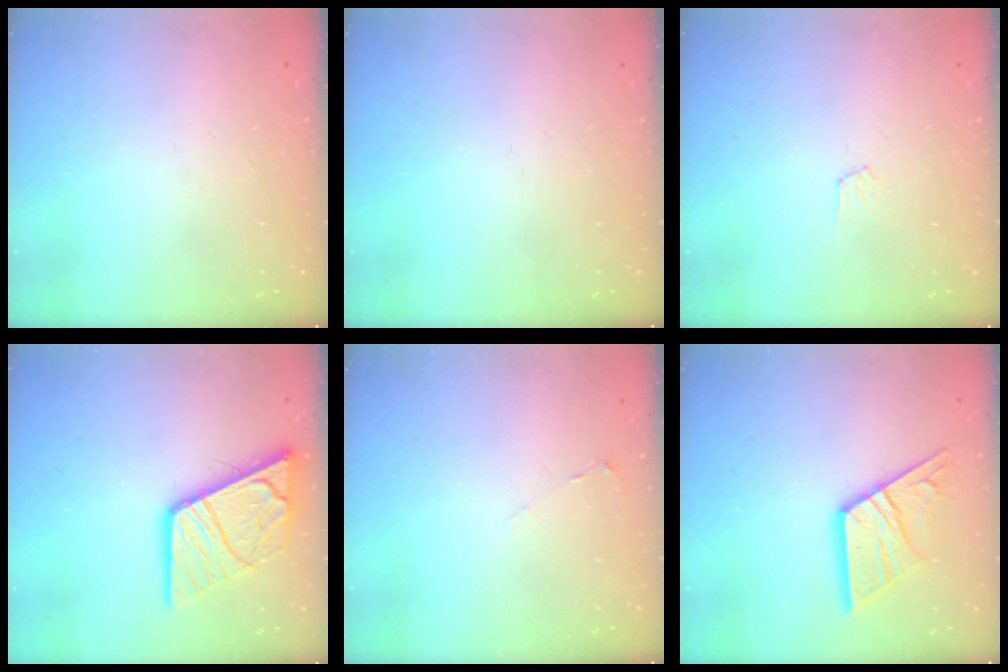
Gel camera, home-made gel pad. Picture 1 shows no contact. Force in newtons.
{"total": 0.0}
{"total": 4.6, "press": 4.6, "slide": 0.4}
{"total": 17.2, "press": 17.1, "slide": 1.8}
{"total": 2.4, "press": 2.3, "slide": 0.4}
{"total": 15.4, "press": 15.3, "slide": 1.5}